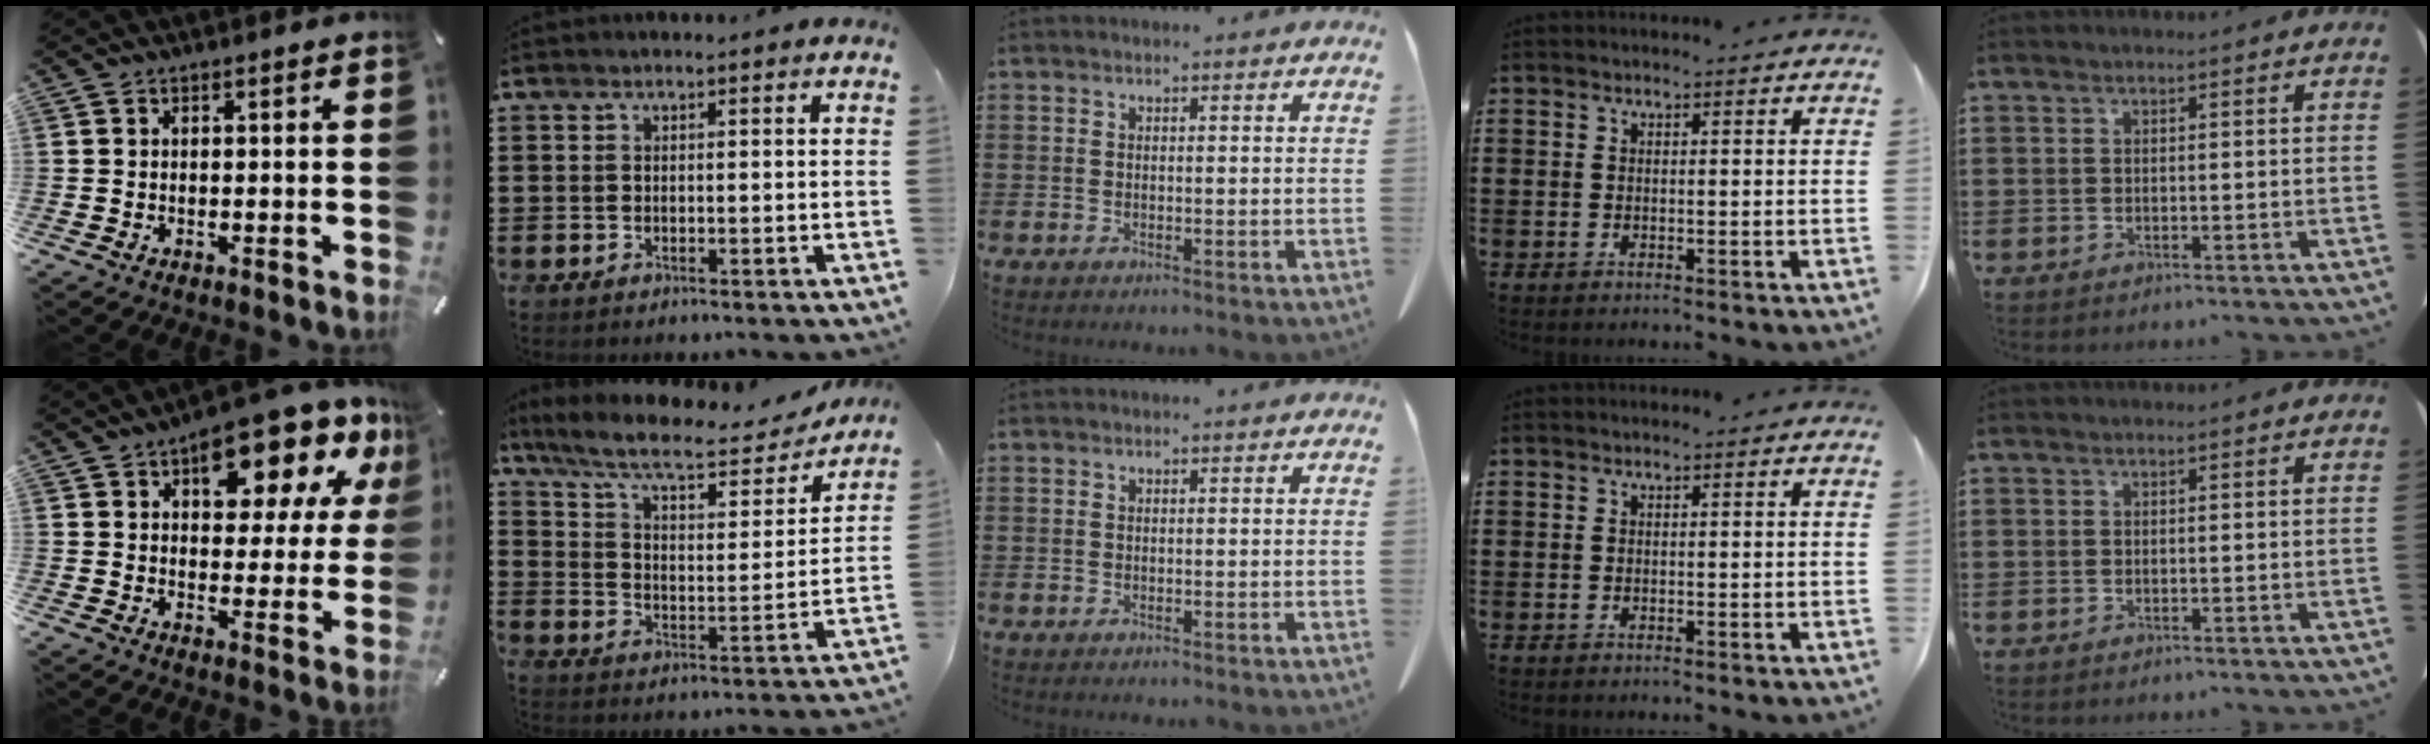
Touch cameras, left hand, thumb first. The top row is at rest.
{"thumb": {"total": 18.9, "force": [11.7, 8.5, 12.0], "torque": [-0.157, -0.078, 0.193]}, "index": {"total": 8.3, "force": [6.8, 1.7, 4.4], "torque": [-0.114, -0.037, 0.115]}}